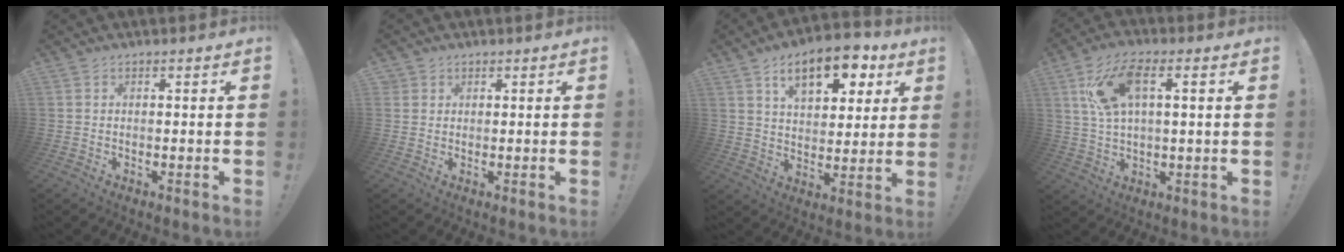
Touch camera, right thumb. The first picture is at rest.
{"total": 1.0, "force": [0.6, 0.7, 0.0], "torque": [0.005, -0.001, 0.011]}
{"total": 15.6, "force": [7.9, 8.0, 10.8], "torque": [-0.153, -0.033, 0.131]}
{"total": 10.8, "force": [3.6, 4.2, 9.2], "torque": [-0.158, 0.005, 0.068]}